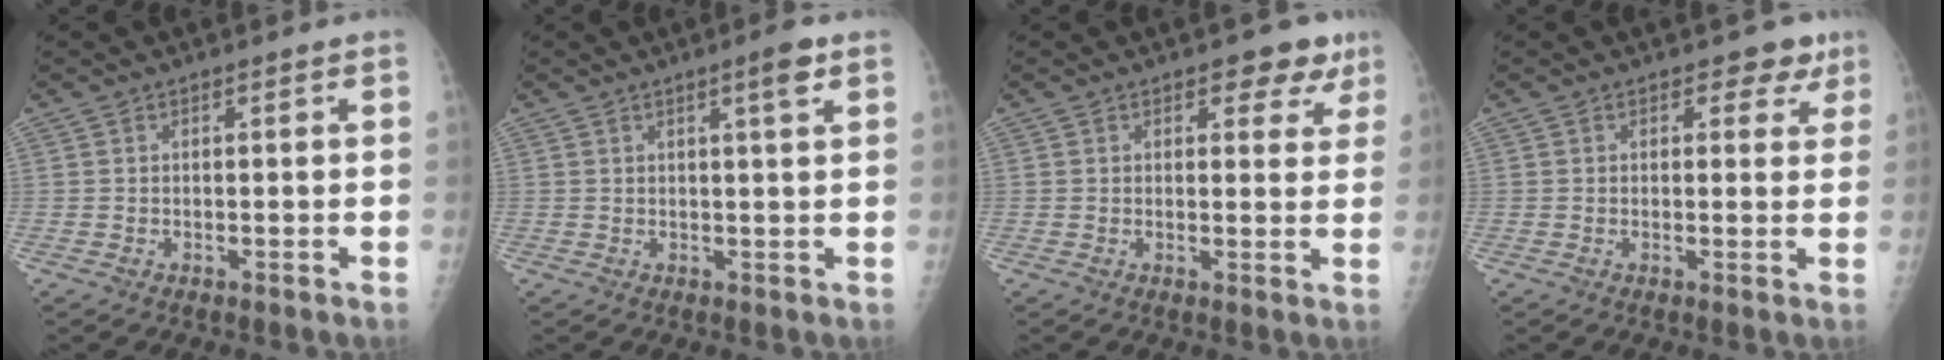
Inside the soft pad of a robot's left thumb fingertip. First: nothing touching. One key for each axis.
{"total": 3.1, "fx": 1.7, "fy": 0.2, "fz": 2.6, "tx": -0.040, "ty": -0.008, "tz": 0.025}
{"total": 5.5, "fx": 3.5, "fy": 3.2, "fz": 2.8, "tx": 0.006, "ty": -0.012, "tz": 0.038}
{"total": 3.6, "fx": 2.2, "fy": 2.4, "fz": 1.5, "tx": 0.015, "ty": -0.007, "tz": 0.020}